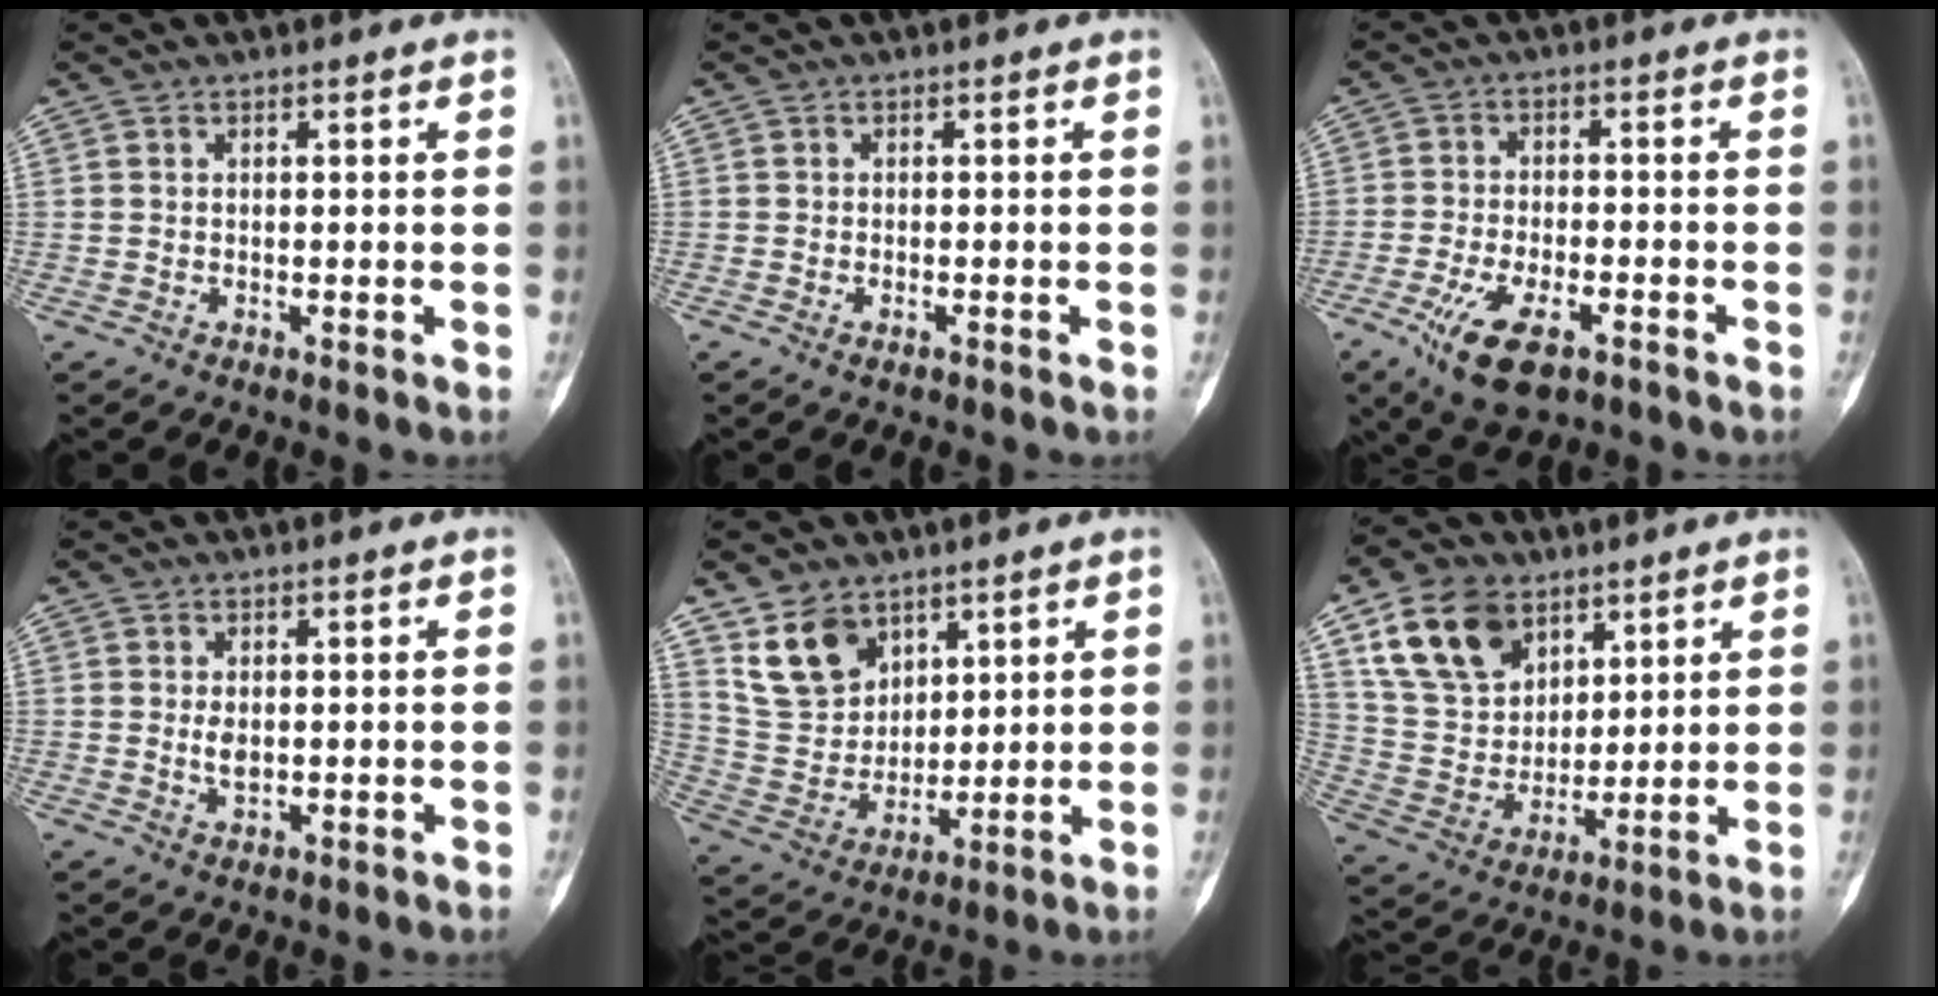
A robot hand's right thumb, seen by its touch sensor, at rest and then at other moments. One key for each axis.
{"total": 0.9, "fx": -0.5, "fy": 0.2, "fz": 0.7, "tx": -0.016, "ty": 0.004, "tz": -0.008}
{"total": 10.5, "fx": -5.4, "fy": 4.3, "fz": 7.9, "tx": -0.152, "ty": 0.008, "tz": -0.089}
{"total": 2.3, "fx": 0.1, "fy": 1.3, "fz": 1.9, "tx": -0.030, "ty": -0.004, "tz": 0.003}
{"total": 11.3, "fx": 6.9, "fy": 7.7, "fz": 4.7, "tx": -0.069, "ty": -0.035, "tz": 0.146}
{"total": 15.6, "fx": 8.4, "fy": 10.5, "fz": 7.8, "tx": -0.123, "ty": -0.026, "tz": 0.168}